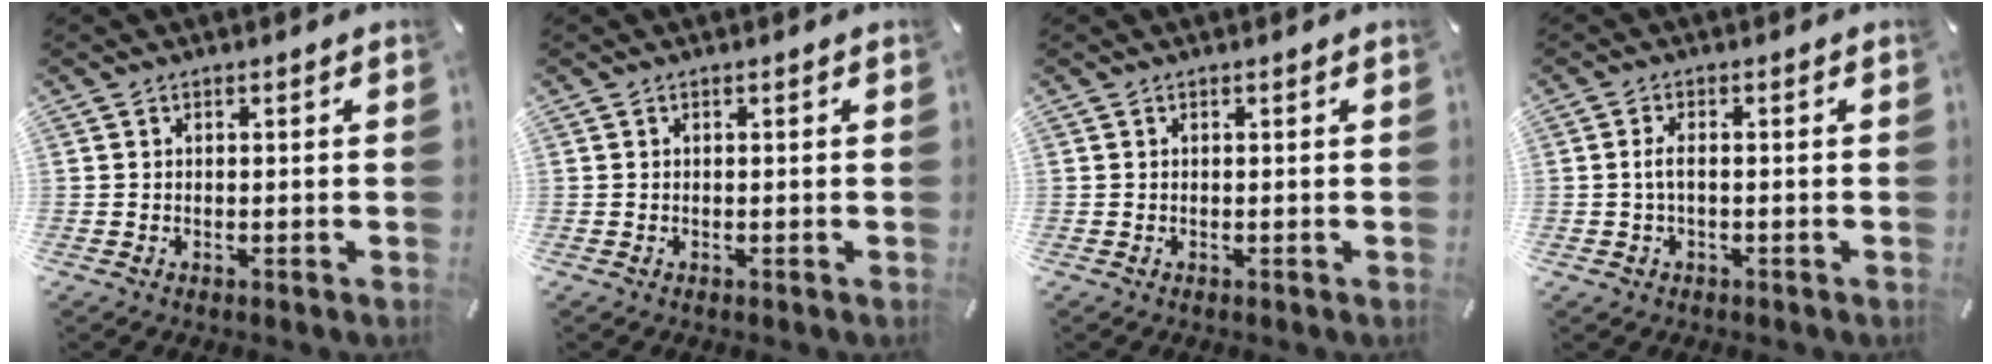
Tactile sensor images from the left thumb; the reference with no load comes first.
{"total": 0.0}
{"total": 0.0}
{"total": 2.9, "force": [-0.3, 1.5, 2.5], "torque": [-0.057, 0.003, -0.009]}